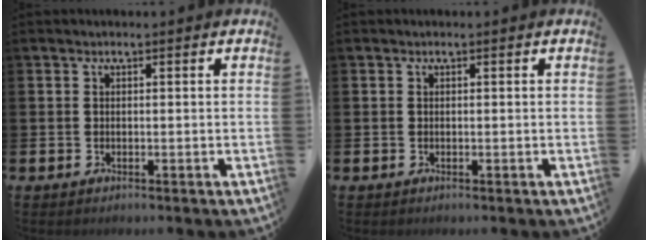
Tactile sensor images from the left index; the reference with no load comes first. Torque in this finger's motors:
{"motor_torque": [0.00, 0.00, 0.00, 0.01]}